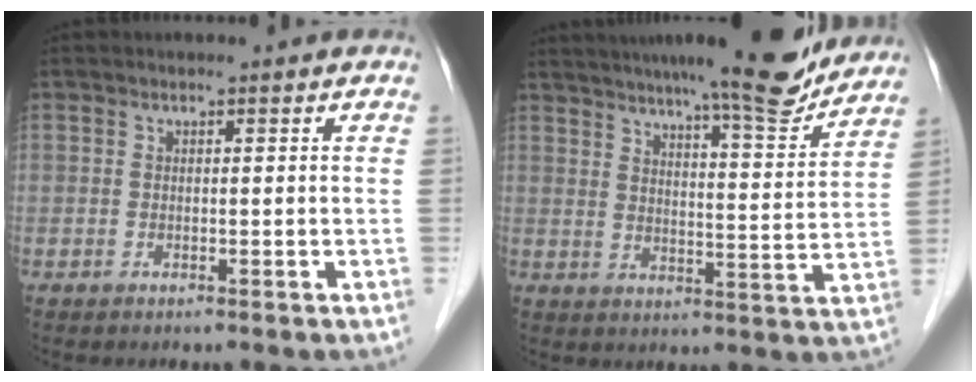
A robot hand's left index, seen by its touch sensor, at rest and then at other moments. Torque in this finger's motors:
{"motor_torque": [1.04, -1.09, 0.76, 0.13]}